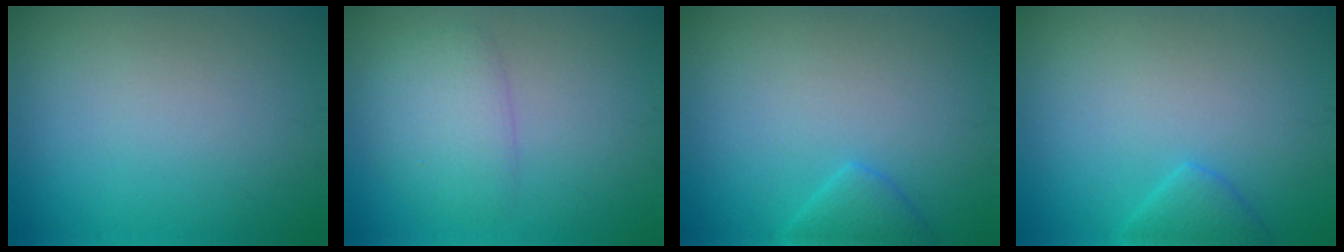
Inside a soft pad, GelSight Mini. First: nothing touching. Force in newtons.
{"total": 2.9, "press": 2.9, "slide": 0.2}
{"total": 1.8, "press": 1.8, "slide": 0.1}
{"total": 1.8, "press": 1.8, "slide": 0.1}